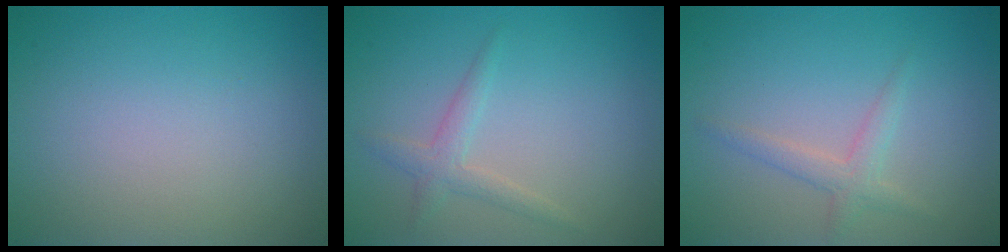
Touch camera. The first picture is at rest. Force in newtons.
{"total": 1.8, "press": 1.8, "slide": 0.1}
{"total": 1.8, "press": 1.8, "slide": 0.0}